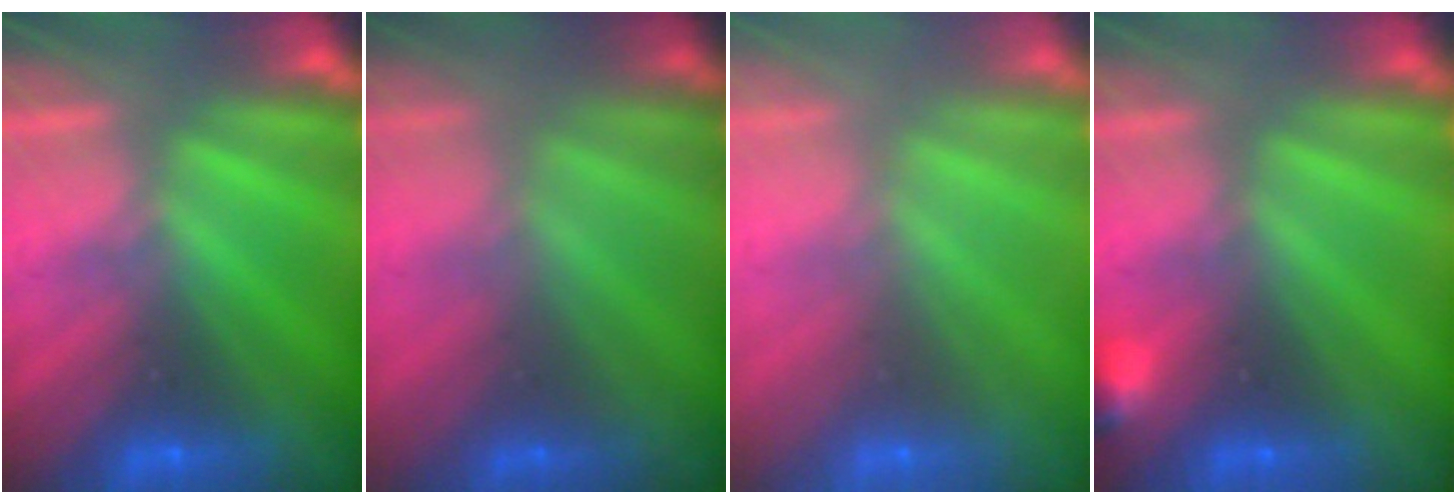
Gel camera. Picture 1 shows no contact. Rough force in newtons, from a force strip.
{"total": 1.6}
{"total": 7.8}
{"total": 3.1}